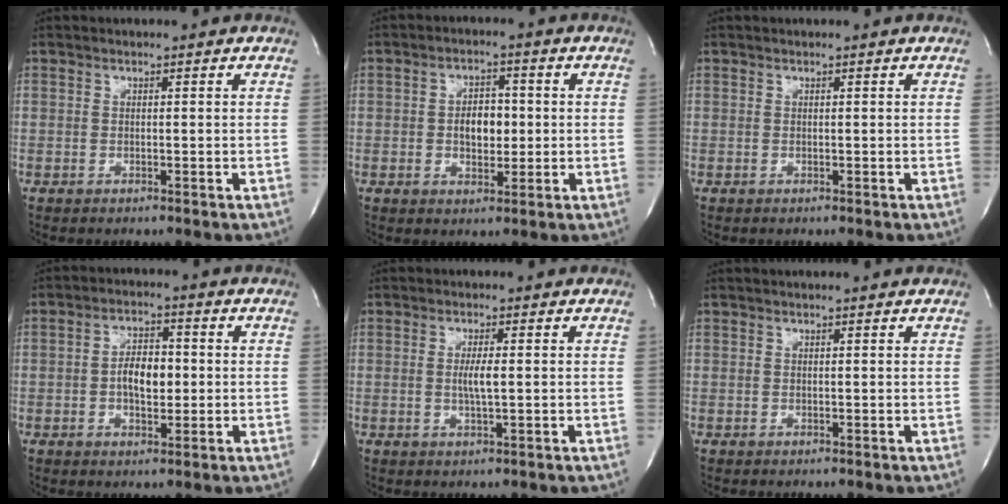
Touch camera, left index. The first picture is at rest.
{"total": 5.0, "force": [-0.2, 3.0, 4.0], "torque": [-0.064, 0.008, 0.001]}
{"total": 0.0}
{"total": 5.6, "force": [-0.4, 2.8, 4.8], "torque": [-0.086, 0.009, -0.006]}
{"total": 2.8, "force": [0.0, 0.2, 2.8], "torque": [-0.056, -0.003, 0.002]}
{"total": 1.9, "force": [1.8, 0.1, 0.6], "torque": [-0.014, 0.013, 0.018]}